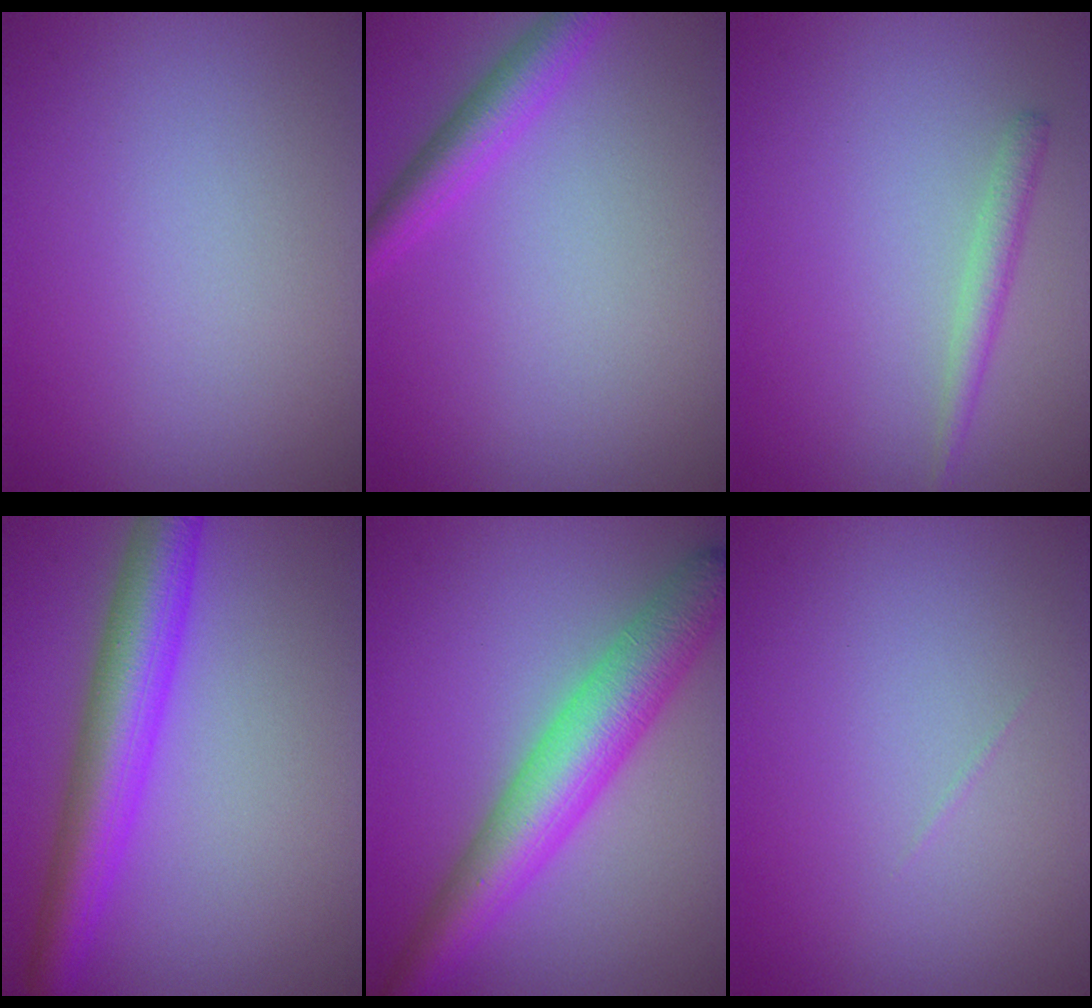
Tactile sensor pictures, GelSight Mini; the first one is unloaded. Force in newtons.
{"total": 3.0, "press": 3.0, "slide": 0.2}
{"total": 1.6, "press": 1.6, "slide": 0.1}
{"total": 6.5, "press": 6.5, "slide": 0.2}
{"total": 7.2, "press": 7.2, "slide": 0.1}
{"total": 0.0}